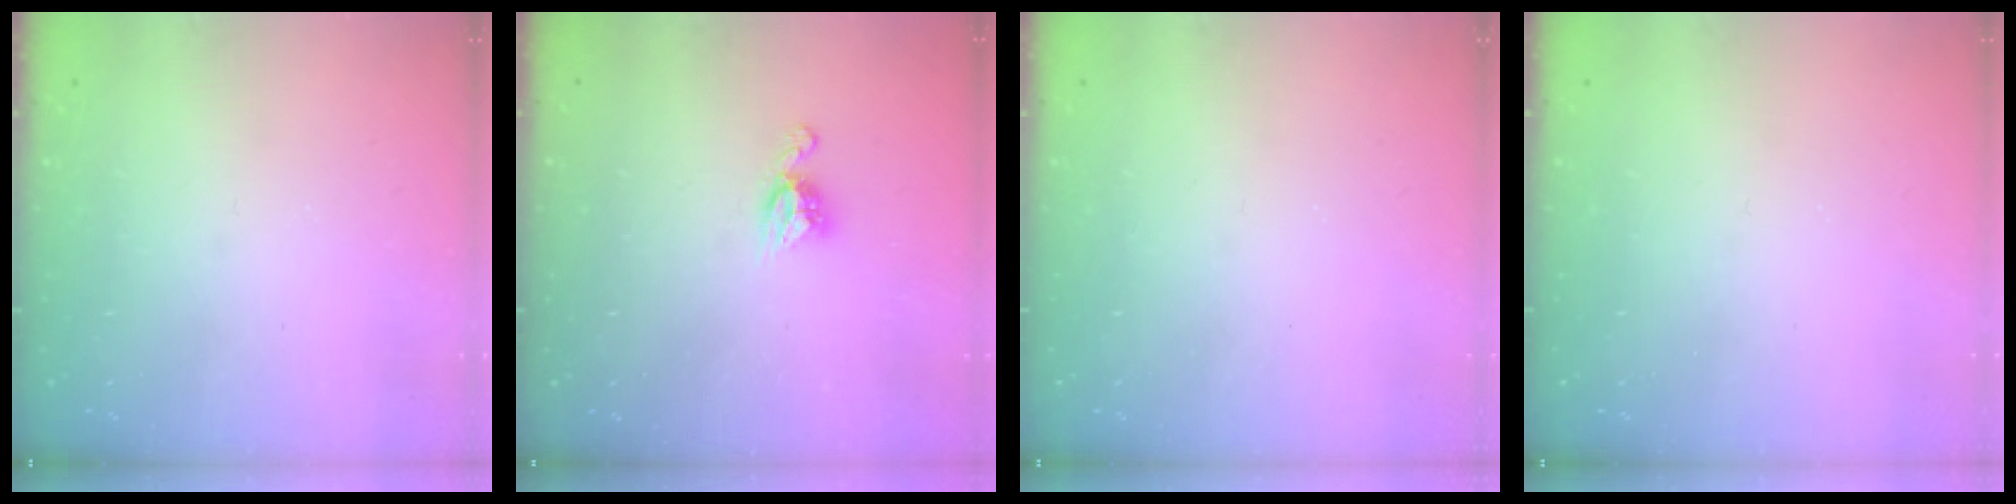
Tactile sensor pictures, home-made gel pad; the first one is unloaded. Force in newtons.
{"total": 5.9, "press": 5.9, "slide": 0.3}
{"total": 0.0}
{"total": 0.0}